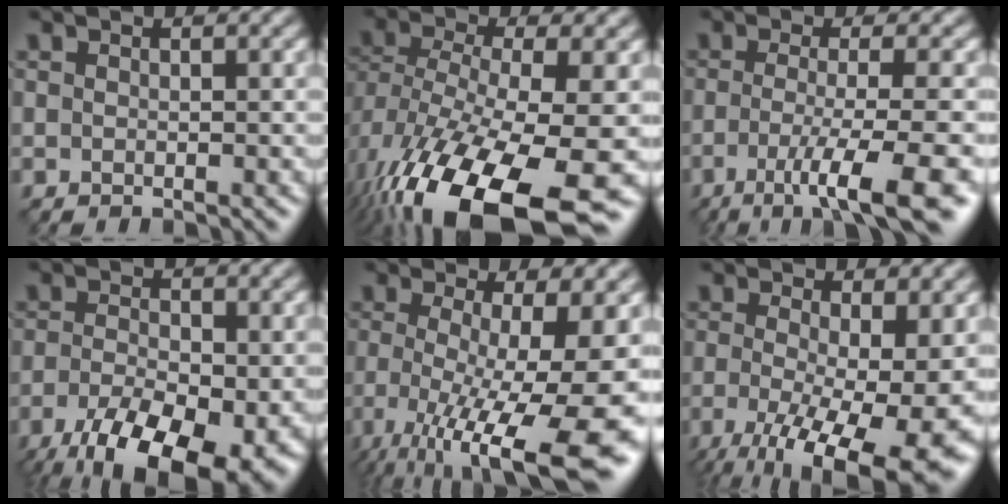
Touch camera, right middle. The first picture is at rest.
{"total": 14.9, "force": [-7.6, 5.8, 11.5], "torque": [-0.240, -0.039, -0.110]}
{"total": 7.7, "force": [-3.7, 1.2, 6.7], "torque": [-0.098, -0.003, -0.065]}
{"total": 11.2, "force": [-6.2, 4.3, 8.3], "torque": [-0.155, -0.030, -0.101]}
{"total": 13.0, "force": [-4.4, 3.8, 11.6], "torque": [-0.196, -0.025, -0.063]}
{"total": 11.4, "force": [-4.2, 3.6, 9.9], "torque": [-0.176, -0.025, -0.060]}